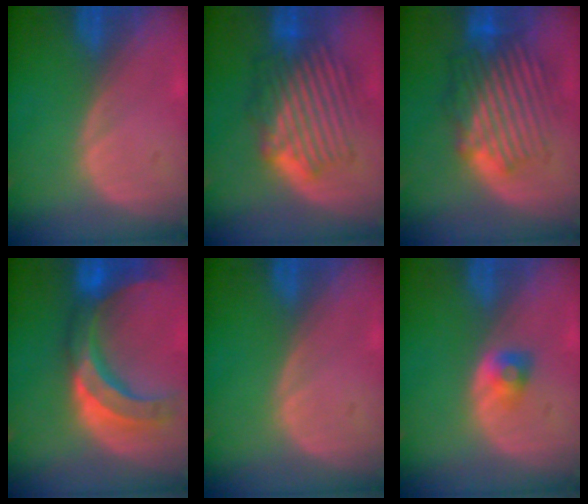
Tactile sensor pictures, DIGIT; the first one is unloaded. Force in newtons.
{"total": 8.9, "press": 8.3, "slide": 3.2}
{"total": 8.9, "press": 8.6, "slide": 2.3}
{"total": 11.0, "press": 9.5, "slide": 5.6}
{"total": 0.0}
{"total": 2.3, "press": 2.2, "slide": 0.7}